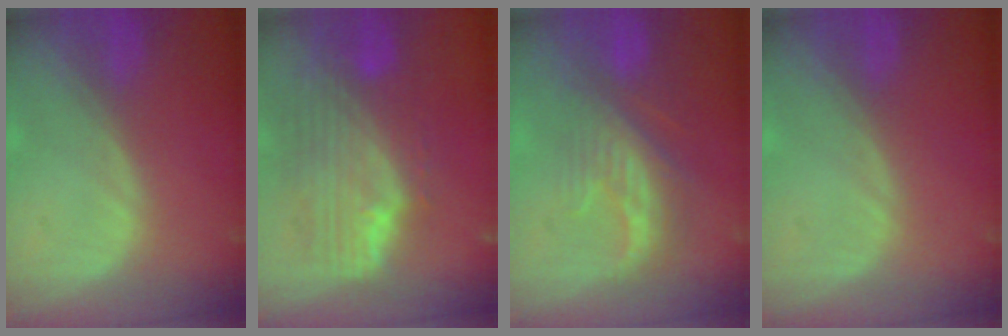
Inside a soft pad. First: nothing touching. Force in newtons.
{"total": 10.0, "press": 8.8, "slide": 4.6}
{"total": 8.0, "press": 7.4, "slide": 3.1}
{"total": 0.0}